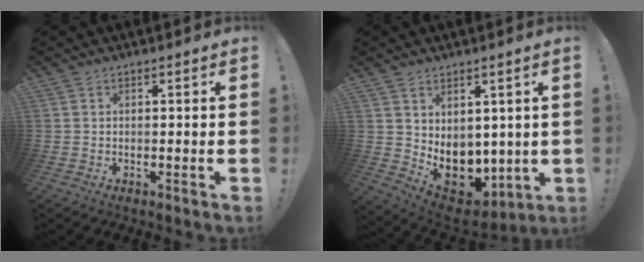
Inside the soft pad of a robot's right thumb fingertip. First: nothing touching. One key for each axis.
{"total": 10.3, "fx": 0.6, "fy": 9.0, "fz": 5.1, "tx": -0.051, "ty": -0.020, "tz": 0.029}